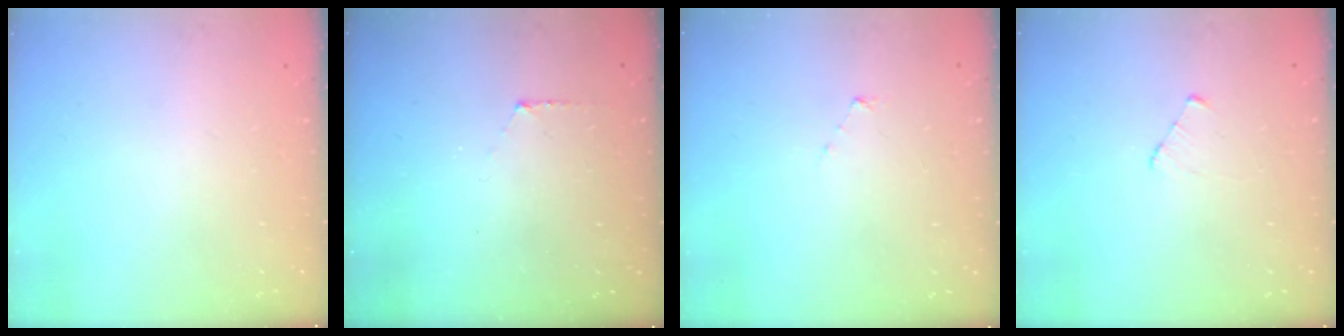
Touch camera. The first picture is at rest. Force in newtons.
{"total": 3.9, "press": 3.9, "slide": 0.4}
{"total": 3.2, "press": 3.2, "slide": 0.3}
{"total": 2.9, "press": 2.8, "slide": 0.3}